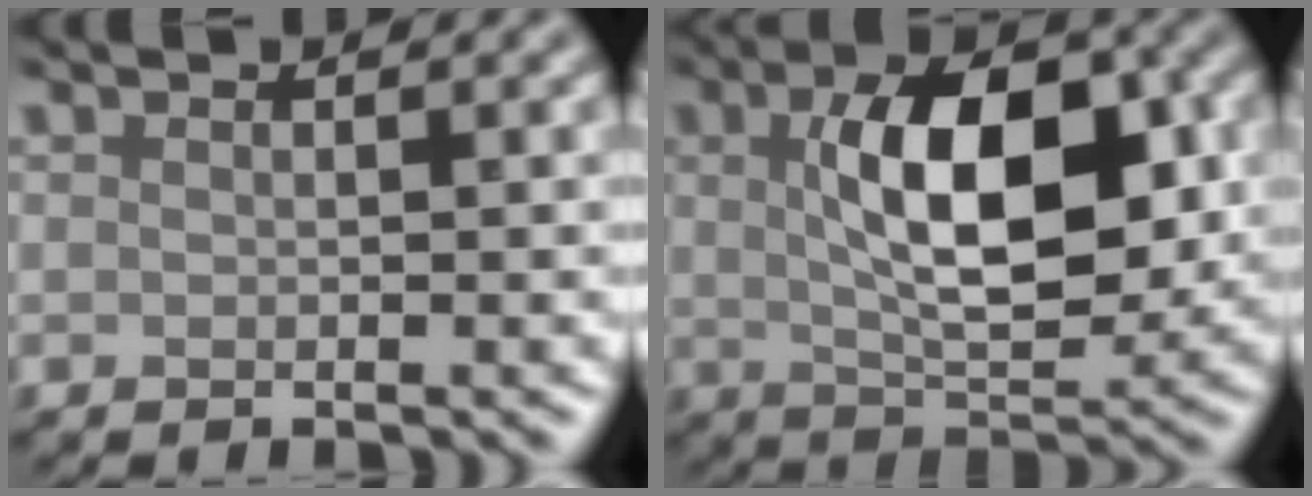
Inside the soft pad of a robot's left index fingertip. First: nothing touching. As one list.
[{"total": 9.2, "force": [1.3, 4.2, 8.1], "torque": [-0.129, 0.004, 0.022]}]